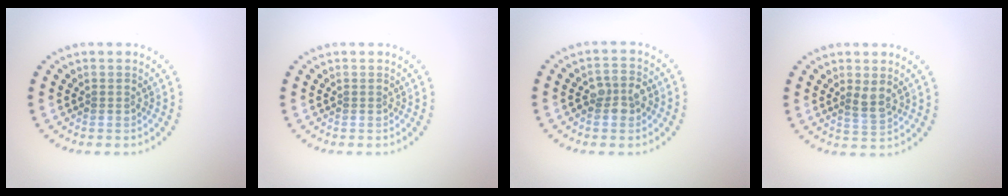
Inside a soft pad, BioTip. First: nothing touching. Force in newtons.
{"total": 0.0}
{"total": 2.6, "press": 2.5, "slide": 0.5}
{"total": 1.7, "press": 1.5, "slide": 0.8}